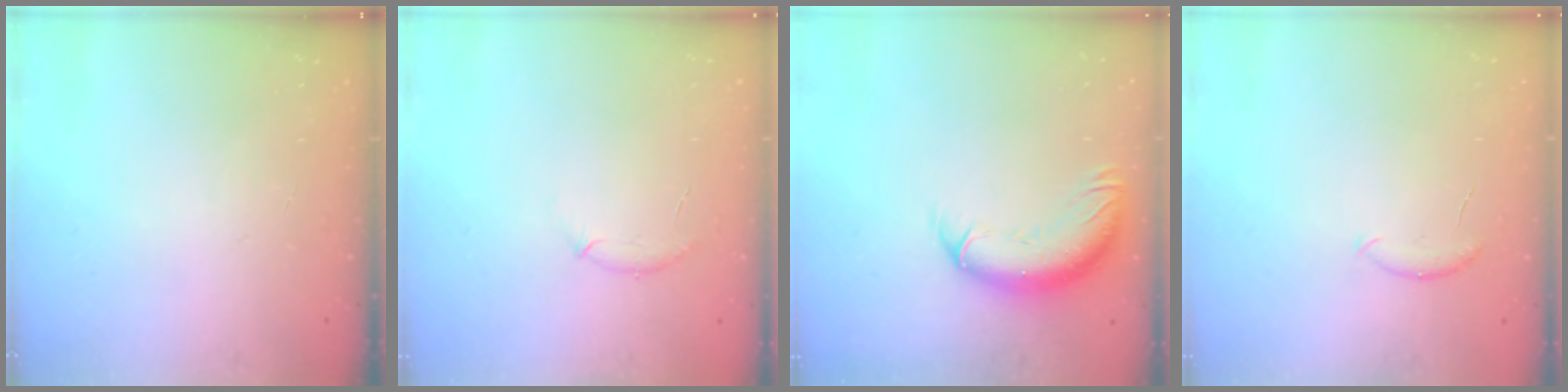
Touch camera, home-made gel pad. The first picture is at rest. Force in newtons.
{"total": 6.1, "press": 5.9, "slide": 1.4}
{"total": 11.7, "press": 11.4, "slide": 2.8}
{"total": 6.2, "press": 6.1, "slide": 0.9}